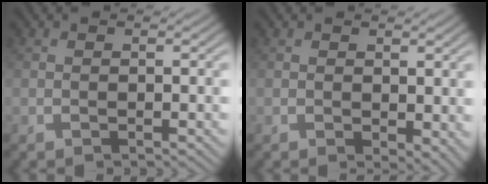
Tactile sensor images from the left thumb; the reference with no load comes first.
{"total": 2.8, "force": [0.2, 1.6, 2.3], "torque": [-0.030, -0.008, 0.007]}